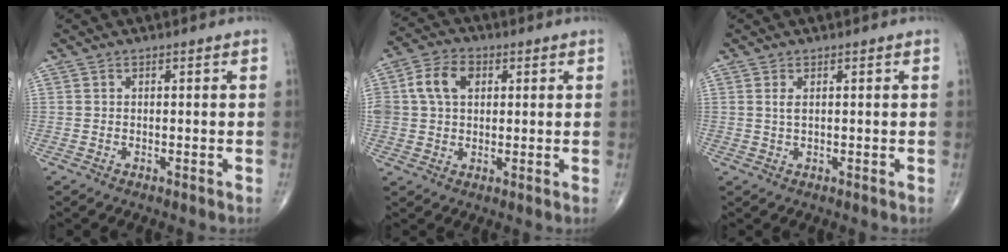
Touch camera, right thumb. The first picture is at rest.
{"total": 9.2, "force": [2.3, 6.7, 5.9], "torque": [-0.108, 0.015, 0.040]}
{"total": 1.4, "force": [0.4, 0.5, 1.2], "torque": [-0.027, 0.002, 0.012]}